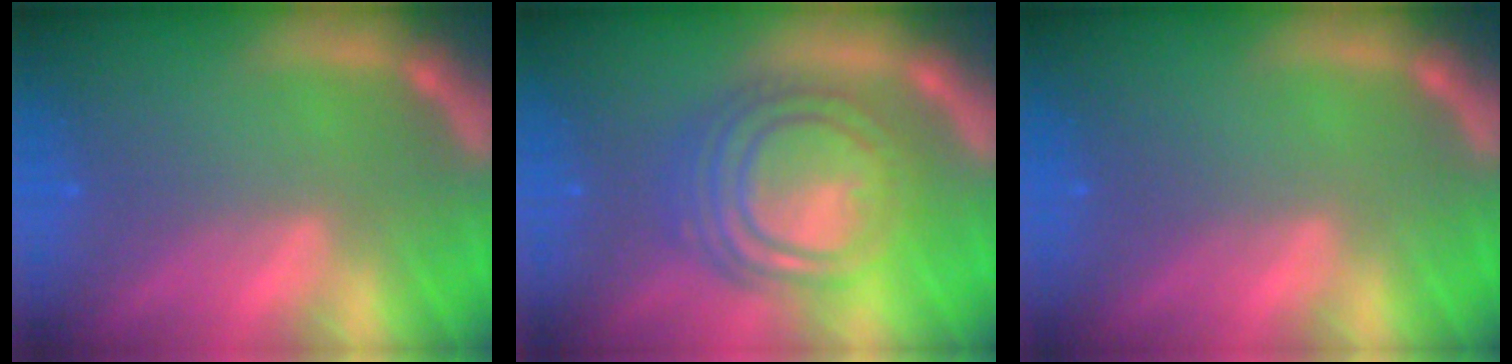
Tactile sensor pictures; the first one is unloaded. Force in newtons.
{"total": 10.0}
{"total": 0.0}